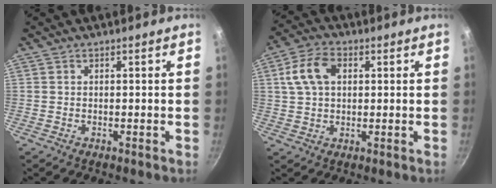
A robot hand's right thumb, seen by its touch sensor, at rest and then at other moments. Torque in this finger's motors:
{"motor_torque": [0.59, 1.00, 0.30, -0.32, 0.06]}